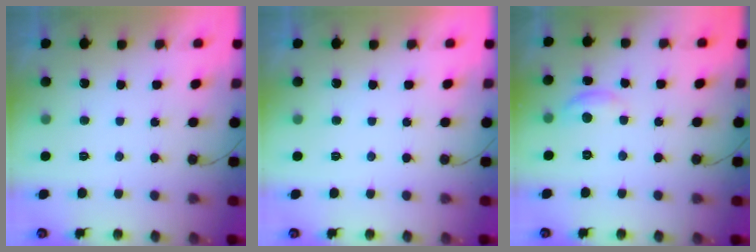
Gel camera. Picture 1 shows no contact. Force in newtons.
{"total": 0.0}
{"total": 5.0, "press": 4.9, "slide": 0.2}